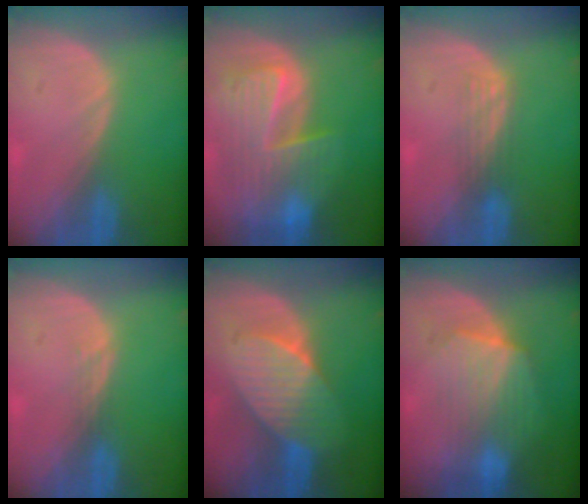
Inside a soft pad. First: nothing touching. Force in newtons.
{"total": 10.2, "press": 8.9, "slide": 5.0}
{"total": 2.9, "press": 2.5, "slide": 1.5}
{"total": 1.1, "press": 0.9, "slide": 0.7}
{"total": 7.3, "press": 7.3, "slide": 1.0}
{"total": 7.0, "press": 6.9, "slide": 1.3}